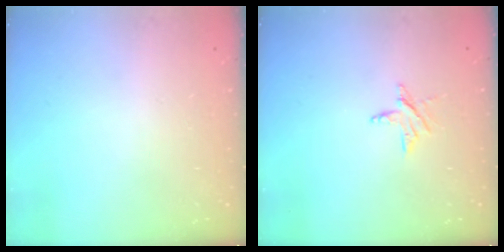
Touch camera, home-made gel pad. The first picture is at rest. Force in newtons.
{"total": 4.6, "press": 4.6, "slide": 0.3}